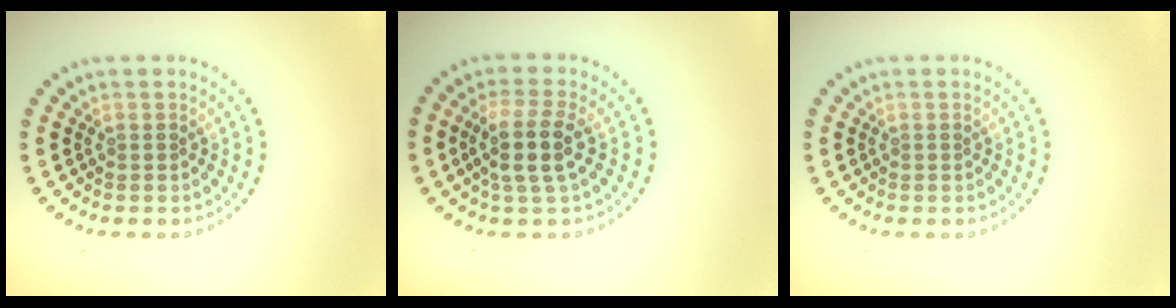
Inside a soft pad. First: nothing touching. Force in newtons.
{"total": 3.4, "press": 3.0, "slide": 1.7}
{"total": 0.0}